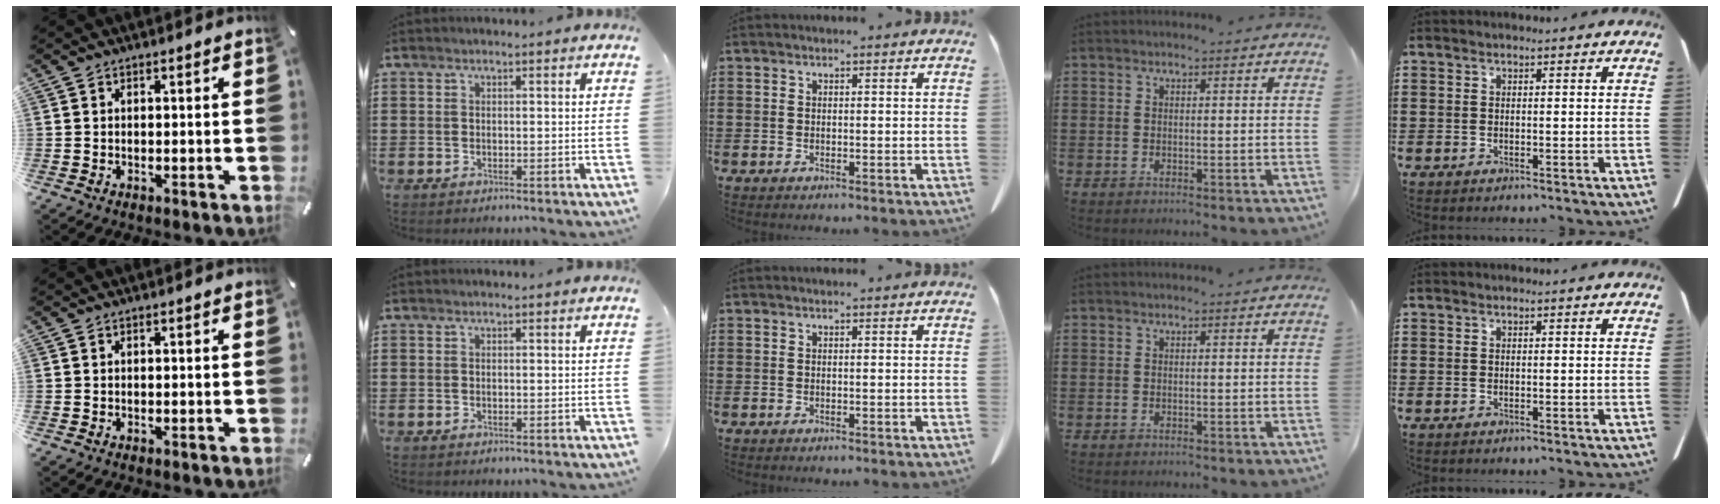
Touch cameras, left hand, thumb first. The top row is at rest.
{}